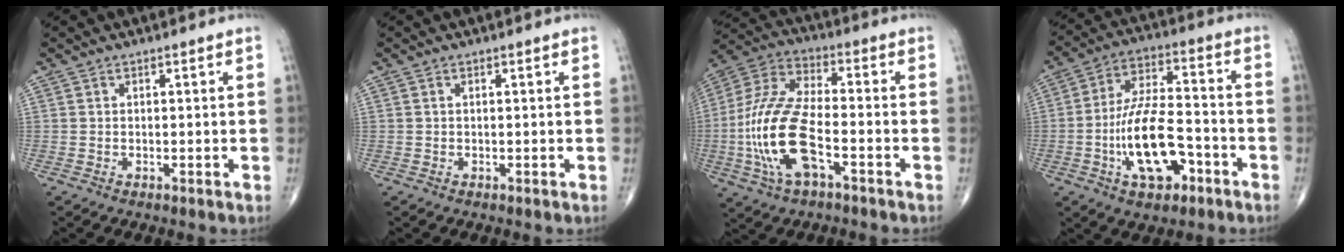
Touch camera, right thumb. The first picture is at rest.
{"total": 0.0}
{"total": 17.2, "force": [-4.8, 7.4, 14.8], "torque": [-0.319, 0.029, -0.090]}
{"total": 15.2, "force": [-5.3, 7.0, 12.4], "torque": [-0.215, 0.038, -0.088]}